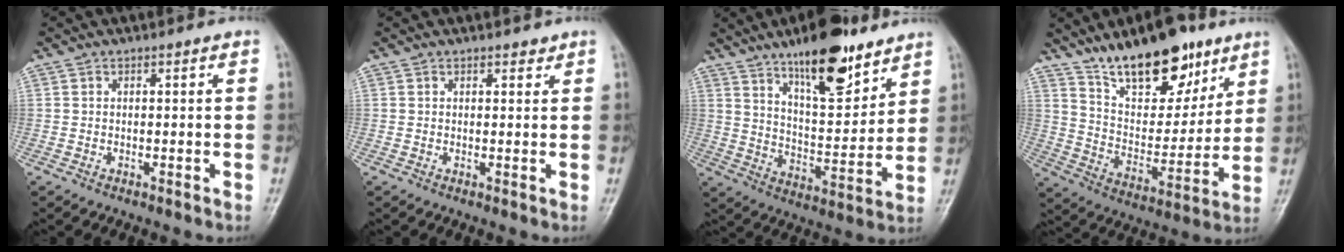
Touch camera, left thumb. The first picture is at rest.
{"total": 1.2, "force": [1.0, 0.6, 0.4], "torque": [0.004, -0.006, 0.010]}
{"total": 16.5, "force": [11.3, 5.6, 10.7], "torque": [-0.135, -0.070, 0.189]}
{"total": 19.6, "force": [13.4, 8.6, 11.4], "torque": [-0.125, -0.075, 0.230]}